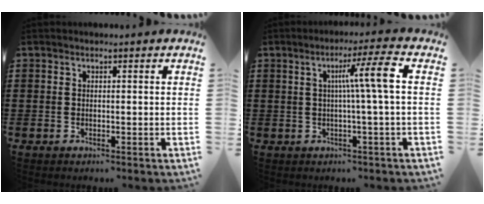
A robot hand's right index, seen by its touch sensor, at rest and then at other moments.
{"total": 7.0, "force": [0.8, -0.7, 6.9], "torque": [-0.124, -0.003, 0.001]}